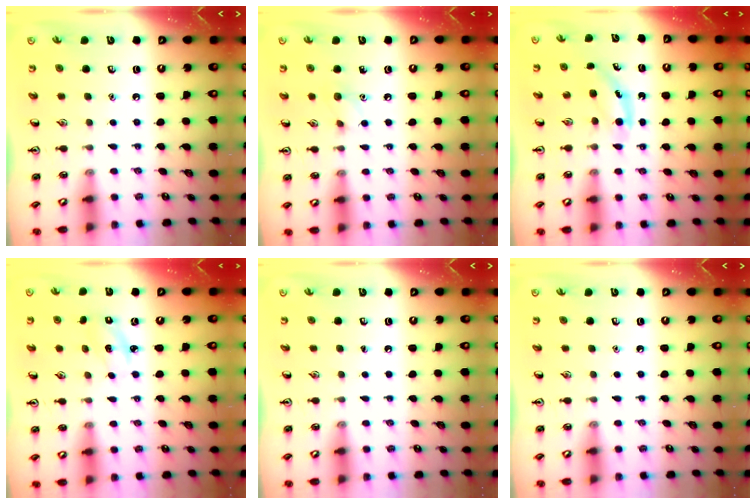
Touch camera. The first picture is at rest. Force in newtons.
{"total": 6.8, "press": 6.5, "slide": 1.9}
{"total": 4.0, "press": 3.9, "slide": 0.9}
{"total": 2.4, "press": 2.3, "slide": 0.5}
{"total": 0.0}
{"total": 0.0}